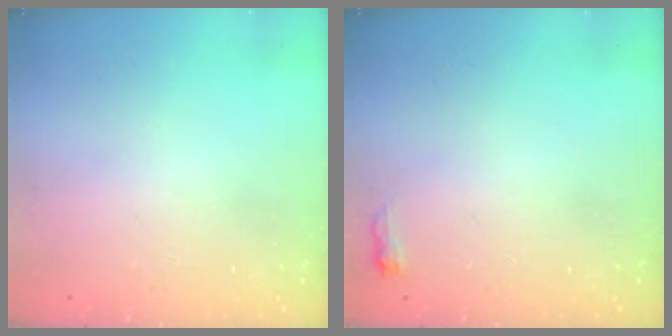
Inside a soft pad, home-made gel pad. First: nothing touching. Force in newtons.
{"total": 9.8, "press": 2.8, "slide": 9.4}